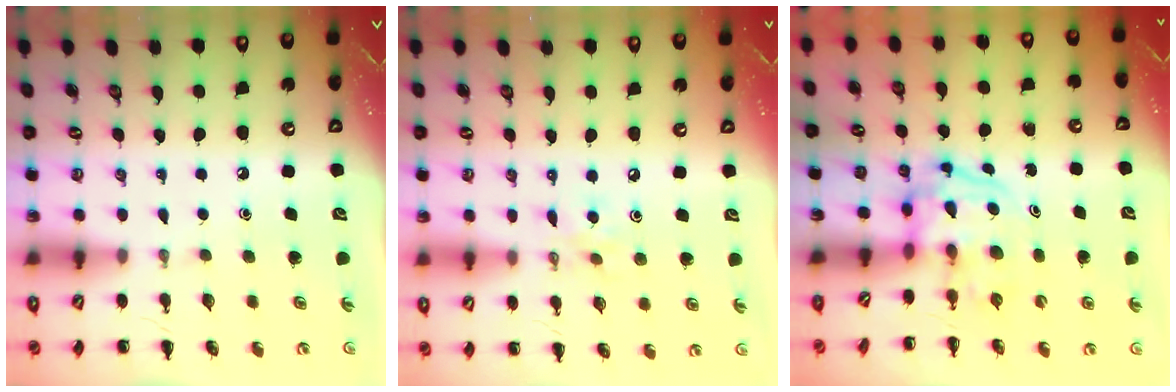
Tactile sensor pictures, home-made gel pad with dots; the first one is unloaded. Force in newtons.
{"total": 3.7, "press": 3.6, "slide": 0.8}
{"total": 3.5, "press": 3.5, "slide": 0.5}